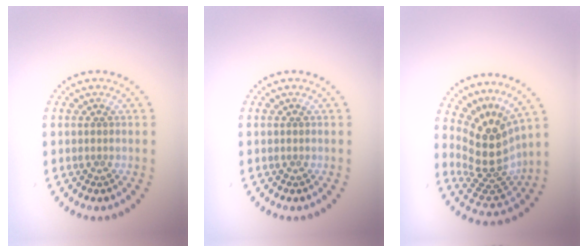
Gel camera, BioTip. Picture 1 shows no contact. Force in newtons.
{"total": 0.0}
{"total": 5.0, "press": 3.6, "slide": 3.5}